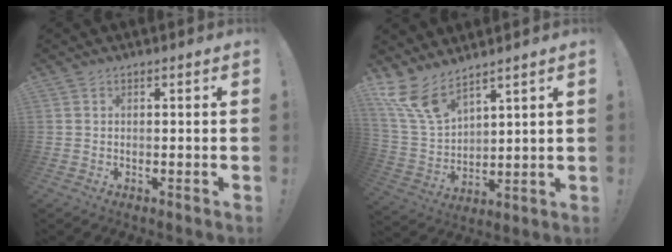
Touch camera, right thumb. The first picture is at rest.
{"total": 11.4, "force": [8.8, 4.5, 5.7], "torque": [-0.130, -0.053, 0.172]}